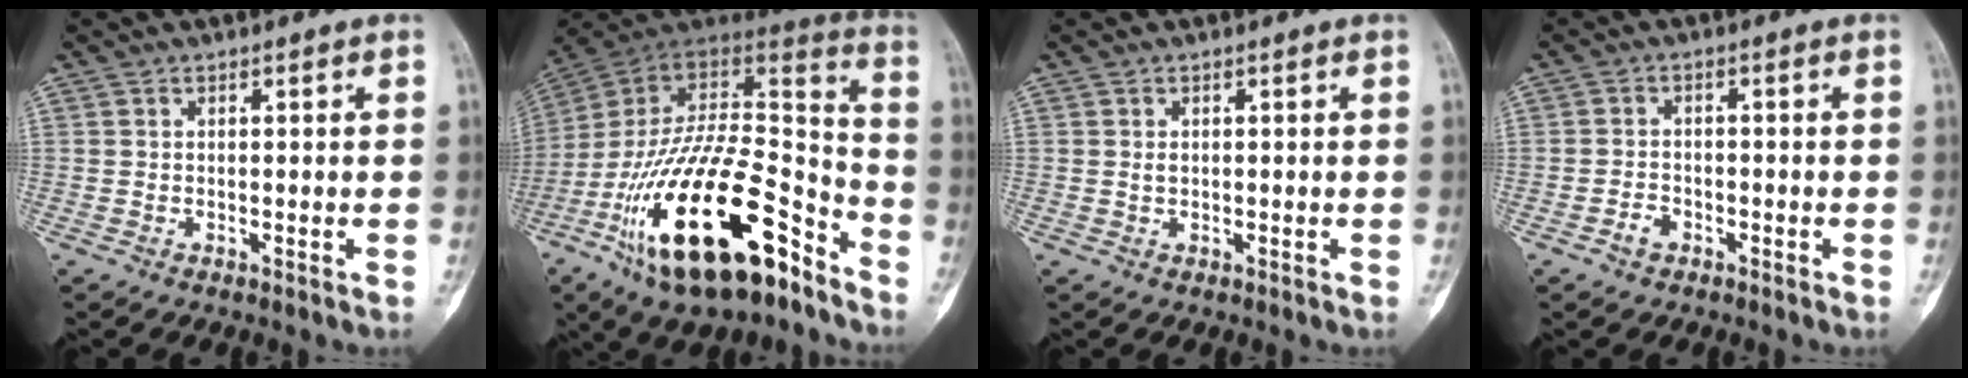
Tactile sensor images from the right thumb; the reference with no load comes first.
{"total": 31.3, "force": [-16.3, 12.9, 23.4], "torque": [-0.406, 0.063, -0.270]}
{"total": 0.8, "force": [0.1, 0.6, 0.6], "torque": [-0.009, 0.001, 0.003]}
{"total": 2.4, "force": [-1.4, 1.7, 1.0], "torque": [-0.011, 0.013, -0.026]}